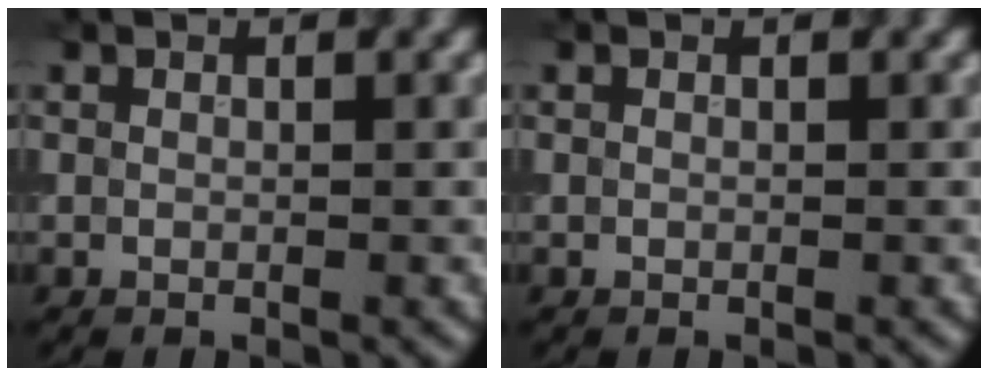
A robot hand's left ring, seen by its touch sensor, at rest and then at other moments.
{"total": 0.0}